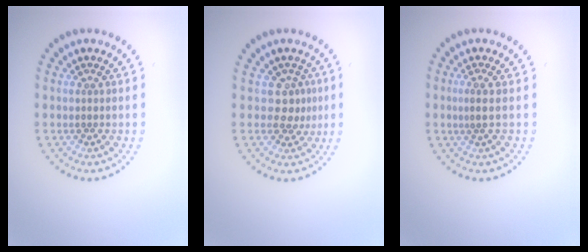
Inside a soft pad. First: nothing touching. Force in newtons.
{"total": 1.9, "press": 1.4, "slide": 1.3}
{"total": 1.0, "press": 0.8, "slide": 0.7}